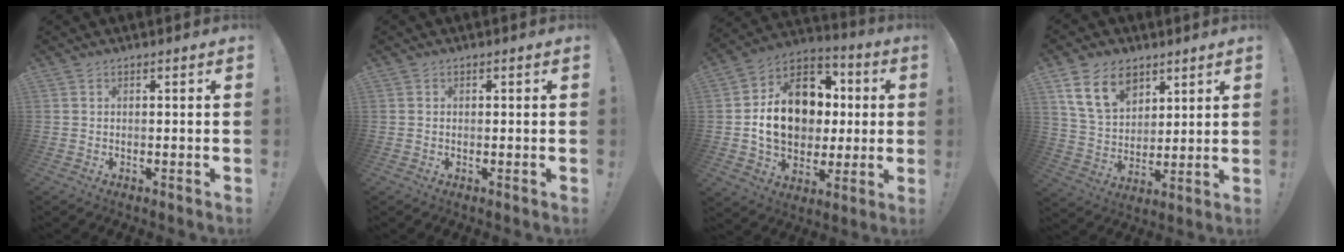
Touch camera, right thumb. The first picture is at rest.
{"total": 0.6, "force": [-0.1, 0.5, 0.1], "torque": [-0.004, 0.003, -0.002]}
{"total": 18.9, "force": [1.2, 14.8, 11.7], "torque": [-0.167, 0.015, 0.042]}
{"total": 14.2, "force": [8.1, 9.4, 6.9], "torque": [-0.114, -0.032, 0.156]}